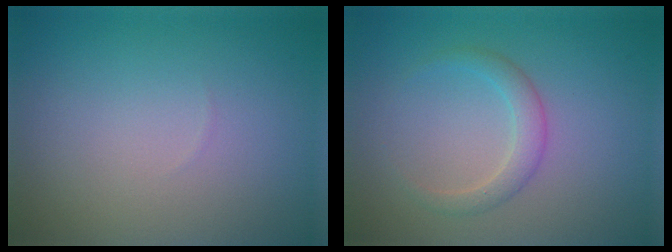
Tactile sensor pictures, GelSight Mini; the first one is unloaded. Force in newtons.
{"total": 2.0, "press": 2.0, "slide": 0.1}